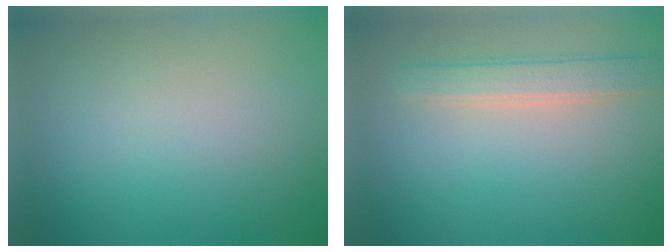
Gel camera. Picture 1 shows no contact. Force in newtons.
{"total": 2.7, "press": 2.7, "slide": 0.5}